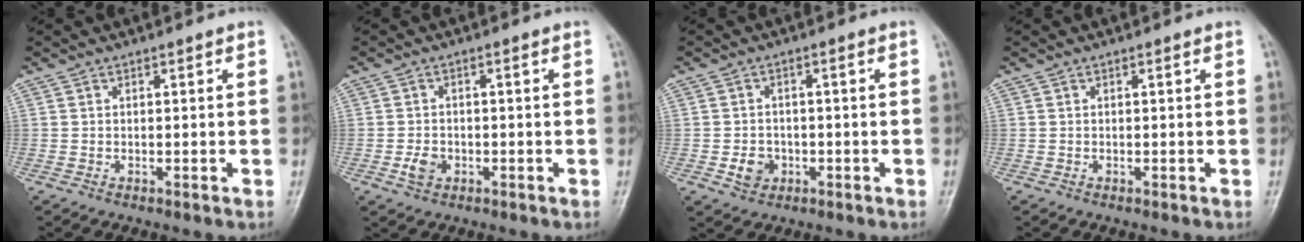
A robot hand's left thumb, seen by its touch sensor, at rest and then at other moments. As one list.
[{"total": 2.8, "force": [-1.0, 2.1, 1.5], "torque": [-0.023, 0.005, -0.018]}, {"total": 3.7, "force": [-1.2, 3.1, 1.6], "torque": [-0.015, 0.006, -0.018]}, {"total": 0.0}]